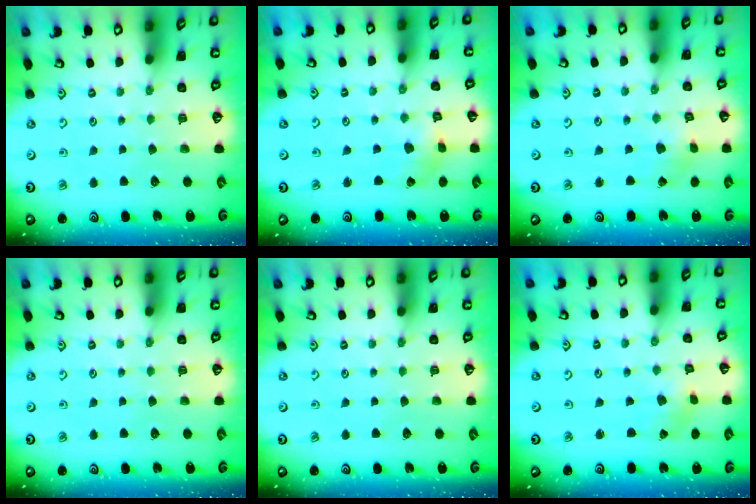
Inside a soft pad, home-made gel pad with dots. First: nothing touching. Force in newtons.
{"total": 1.8, "press": 1.8, "slide": 0.2}
{"total": 2.2, "press": 2.2, "slide": 0.3}
{"total": 0.0}
{"total": 0.0}
{"total": 0.0}